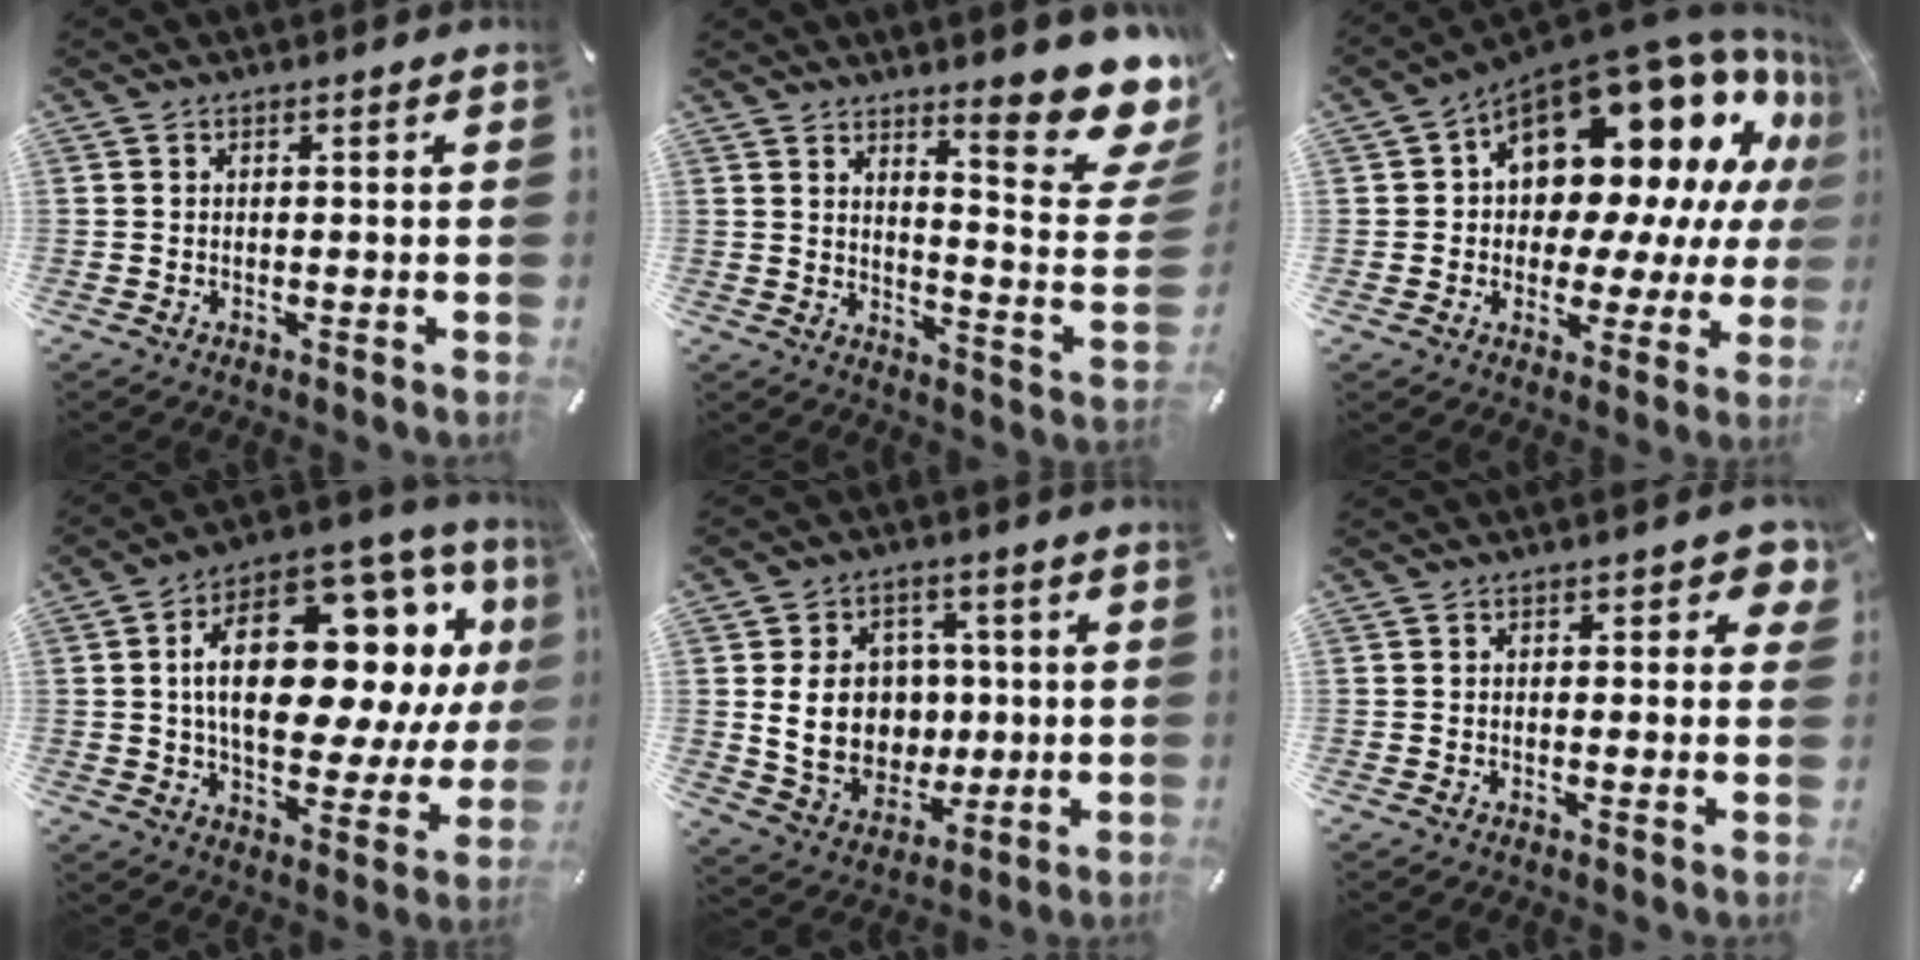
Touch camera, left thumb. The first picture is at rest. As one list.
[{"total": 15.5, "force": [10.8, 4.0, 10.4], "torque": [-0.127, -0.095, 0.174]}, {"total": 21.4, "force": [10.7, 12.2, 13.9], "torque": [-0.189, -0.096, 0.183]}, {"total": 25.6, "force": [7.1, 13.5, 20.5], "torque": [-0.339, -0.046, 0.118]}, {"total": 13.5, "force": [1.0, 11.6, 6.7], "torque": [-0.126, 0.008, 0.031]}, {"total": 2.7, "force": [0.6, 1.6, 2.1], "torque": [-0.018, -0.002, 0.004]}]